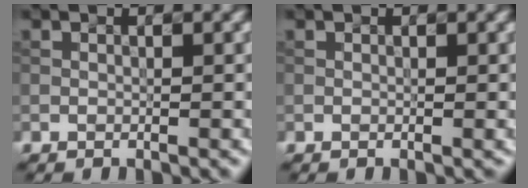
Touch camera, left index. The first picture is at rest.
{"total": 0.0}